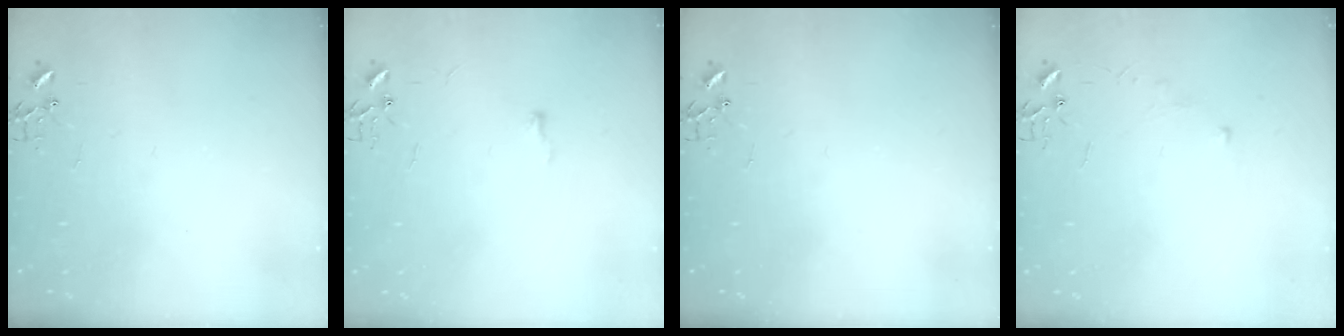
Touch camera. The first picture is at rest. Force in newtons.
{"total": 3.5, "press": 3.5, "slide": 0.5}
{"total": 0.0}
{"total": 3.9, "press": 3.9, "slide": 0.6}